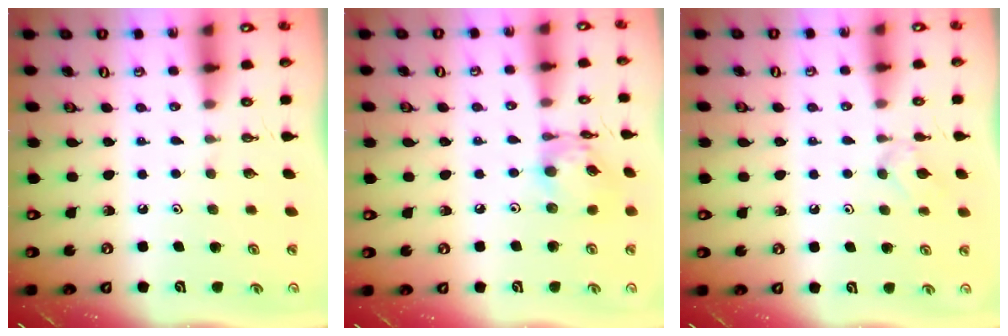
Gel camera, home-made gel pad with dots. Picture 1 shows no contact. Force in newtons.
{"total": 12.2, "press": 12.1, "slide": 1.0}
{"total": 5.2, "press": 5.1, "slide": 1.0}